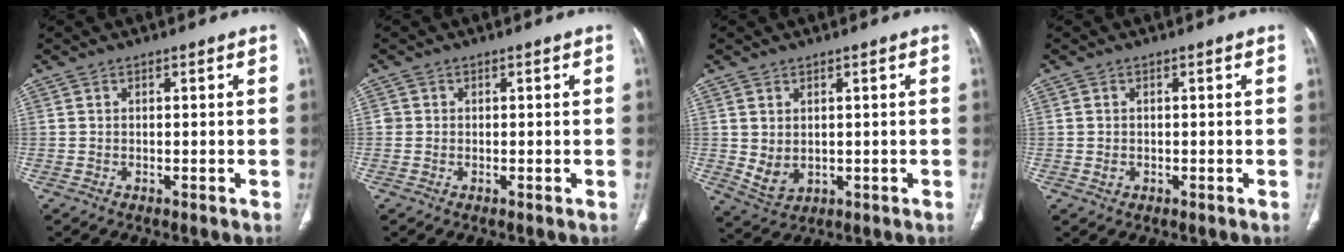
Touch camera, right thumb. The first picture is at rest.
{"total": 0.8, "force": [0.0, 0.8, 0.1], "torque": [0.004, 0.004, 0.000]}
{"total": 4.6, "force": [0.4, 3.3, 3.1], "torque": [-0.057, -0.007, 0.026]}
{"total": 1.1, "force": [-0.2, 1.0, 0.6], "torque": [-0.014, 0.001, 0.000]}